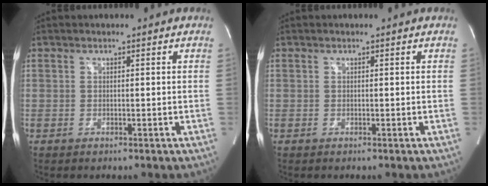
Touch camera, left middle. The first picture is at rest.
{"total": 0.0}